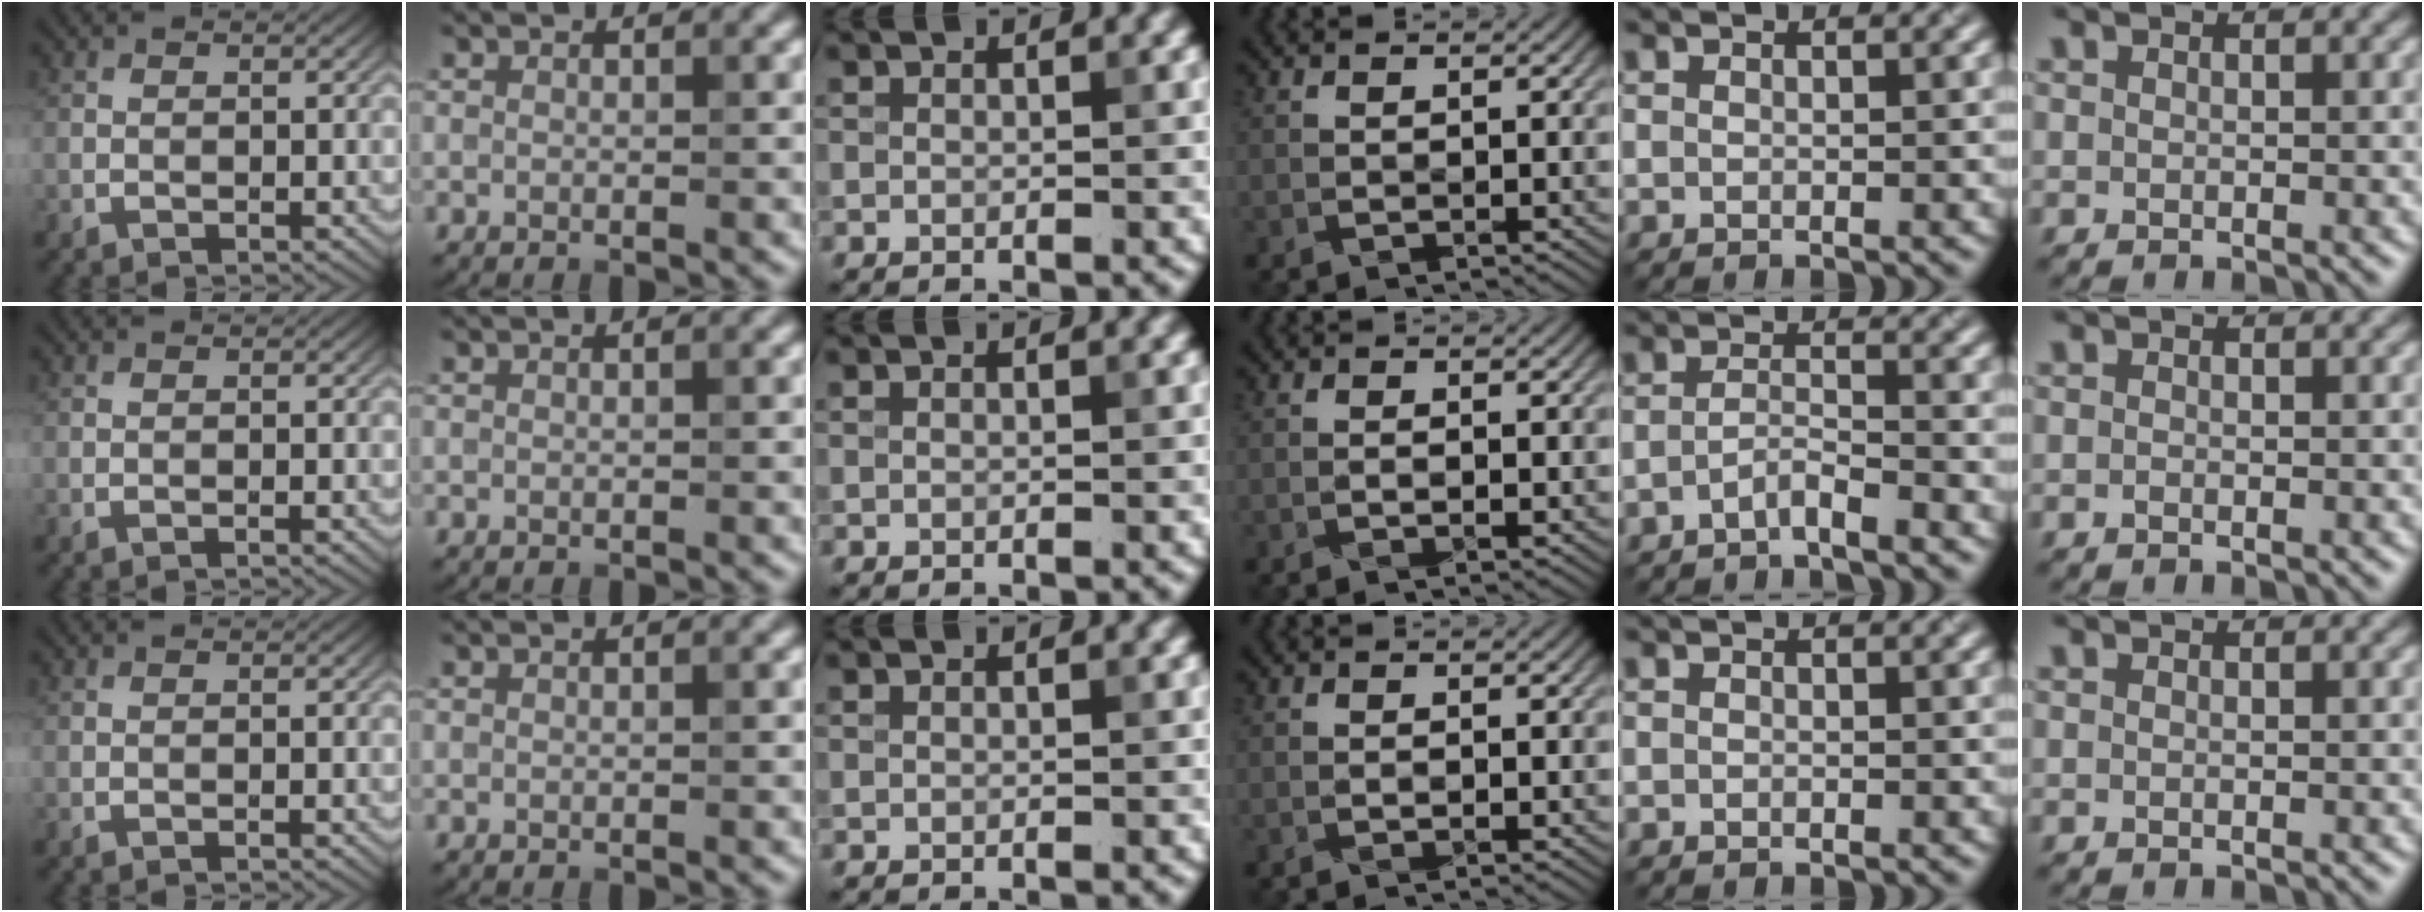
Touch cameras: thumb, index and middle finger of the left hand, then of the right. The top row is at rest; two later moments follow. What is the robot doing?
{"motion": "wrap", "object": "aluminum foil"}